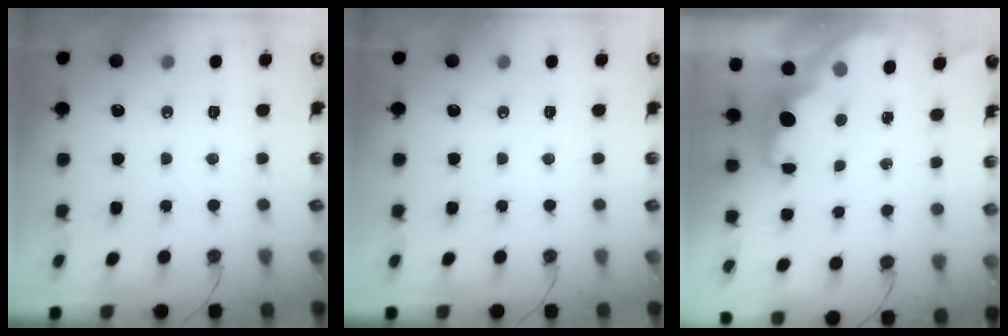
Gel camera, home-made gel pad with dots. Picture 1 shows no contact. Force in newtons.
{"total": 0.0}
{"total": 2.3, "press": 2.1, "slide": 0.9}